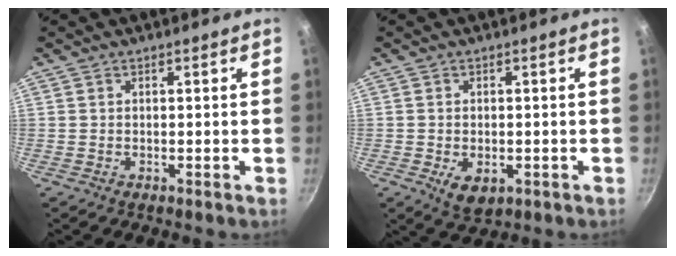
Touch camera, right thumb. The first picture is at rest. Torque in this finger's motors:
{"motor_torque": [-0.35, 0.23, 0.17, 0.30, 0.01]}